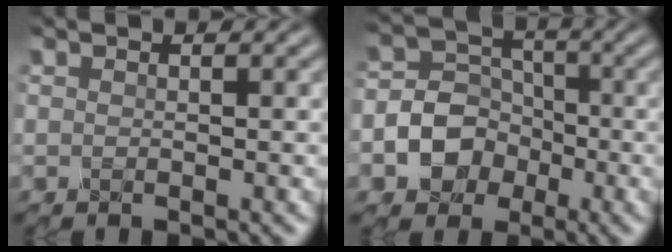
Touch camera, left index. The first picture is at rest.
{"total": 5.4, "force": [-2.5, 4.4, 1.8], "torque": [-0.006, -0.002, -0.062]}